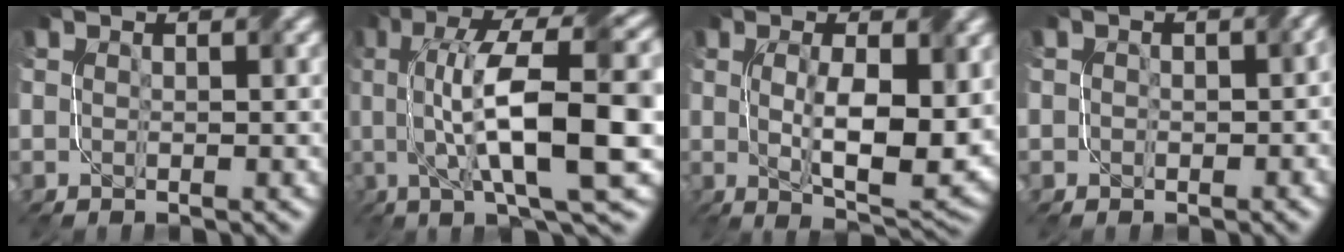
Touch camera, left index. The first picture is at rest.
{"total": 13.7, "force": [1.0, 3.3, 13.3], "torque": [-0.214, 0.013, 0.023]}
{"total": 8.1, "force": [0.1, 2.8, 7.7], "torque": [-0.131, -0.010, 0.011]}
{"total": 2.3, "force": [0.1, 1.9, 1.4], "torque": [-0.003, 0.000, -0.002]}